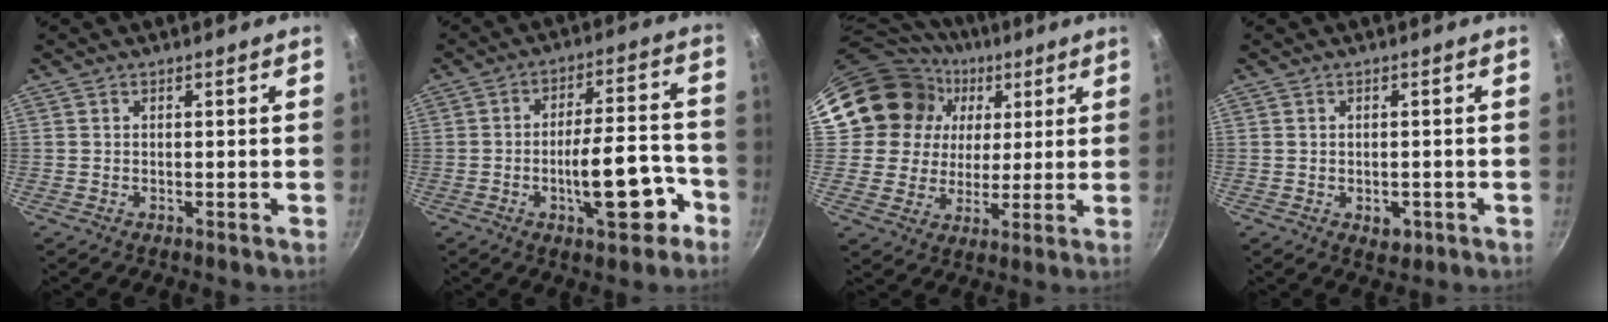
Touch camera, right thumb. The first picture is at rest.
{"total": 12.8, "force": [-5.2, 4.8, 10.7], "torque": [-0.129, 0.051, -0.069]}
{"total": 17.3, "force": [5.7, 15.2, 6.1], "torque": [-0.095, 0.008, 0.098]}
{"total": 2.9, "force": [-1.0, 1.9, 1.9], "torque": [-0.020, 0.005, -0.006]}